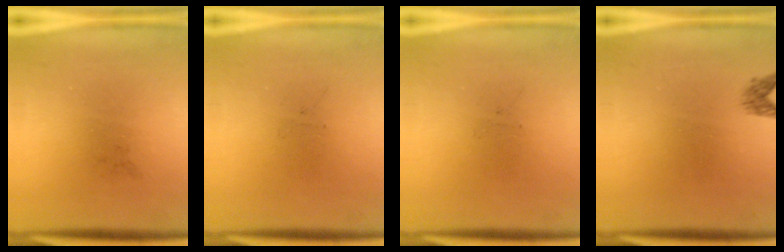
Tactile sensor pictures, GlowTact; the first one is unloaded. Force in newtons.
{"total": 0.0}
{"total": 0.0}
{"total": 1.3}